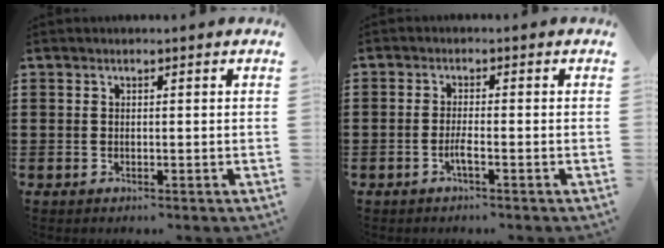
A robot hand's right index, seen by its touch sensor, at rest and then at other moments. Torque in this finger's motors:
{"motor_torque": [2.14, 0.00, 0.02, -0.09]}